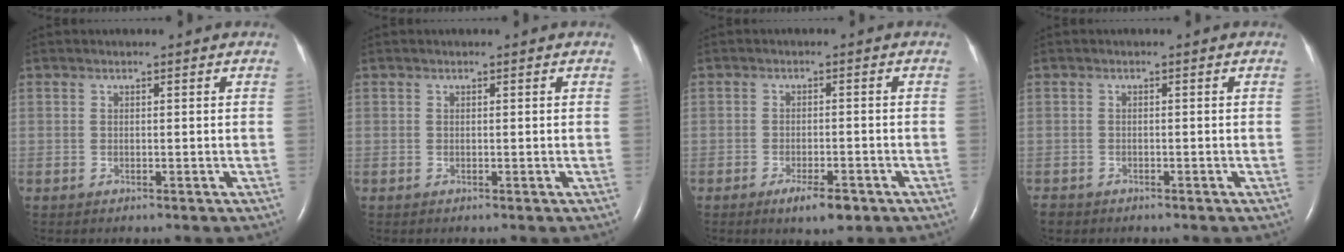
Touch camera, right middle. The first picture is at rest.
{"total": 0.0}
{"total": 4.5, "force": [-2.8, 1.2, 3.3], "torque": [-0.058, -0.005, -0.040]}
{"total": 2.2, "force": [-1.8, 1.2, 0.5], "torque": [-0.010, -0.001, -0.028]}